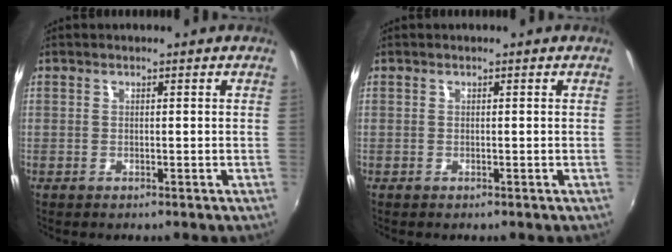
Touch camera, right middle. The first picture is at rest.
{"total": 0.0}